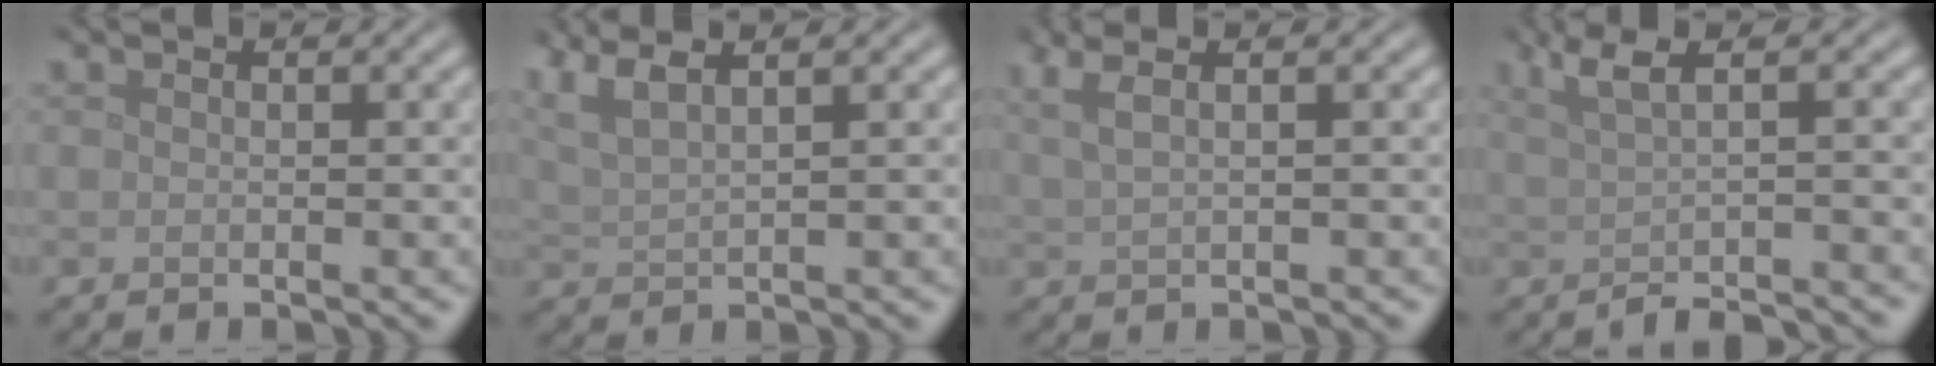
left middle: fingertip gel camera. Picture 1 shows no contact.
{"total": 4.6, "force": [3.0, 1.3, 3.2], "torque": [-0.064, 0.023, 0.050]}
{"total": 4.3, "force": [2.5, 1.7, 3.0], "torque": [-0.049, 0.021, 0.024]}
{"total": 3.9, "force": [-0.2, 1.2, 3.7], "torque": [-0.044, 0.002, -0.009]}